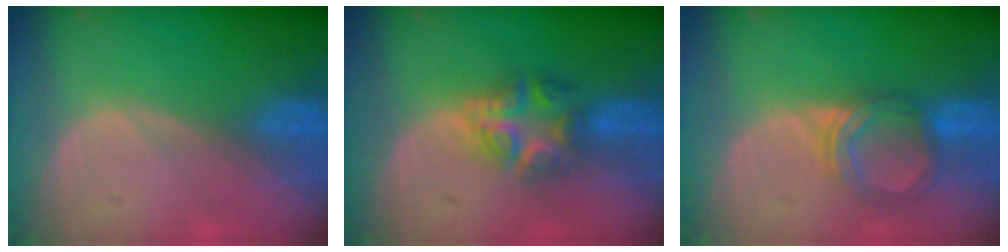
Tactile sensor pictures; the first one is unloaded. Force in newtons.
{"total": 6.3, "press": 6.2, "slide": 1.5}
{"total": 5.5, "press": 5.3, "slide": 1.8}